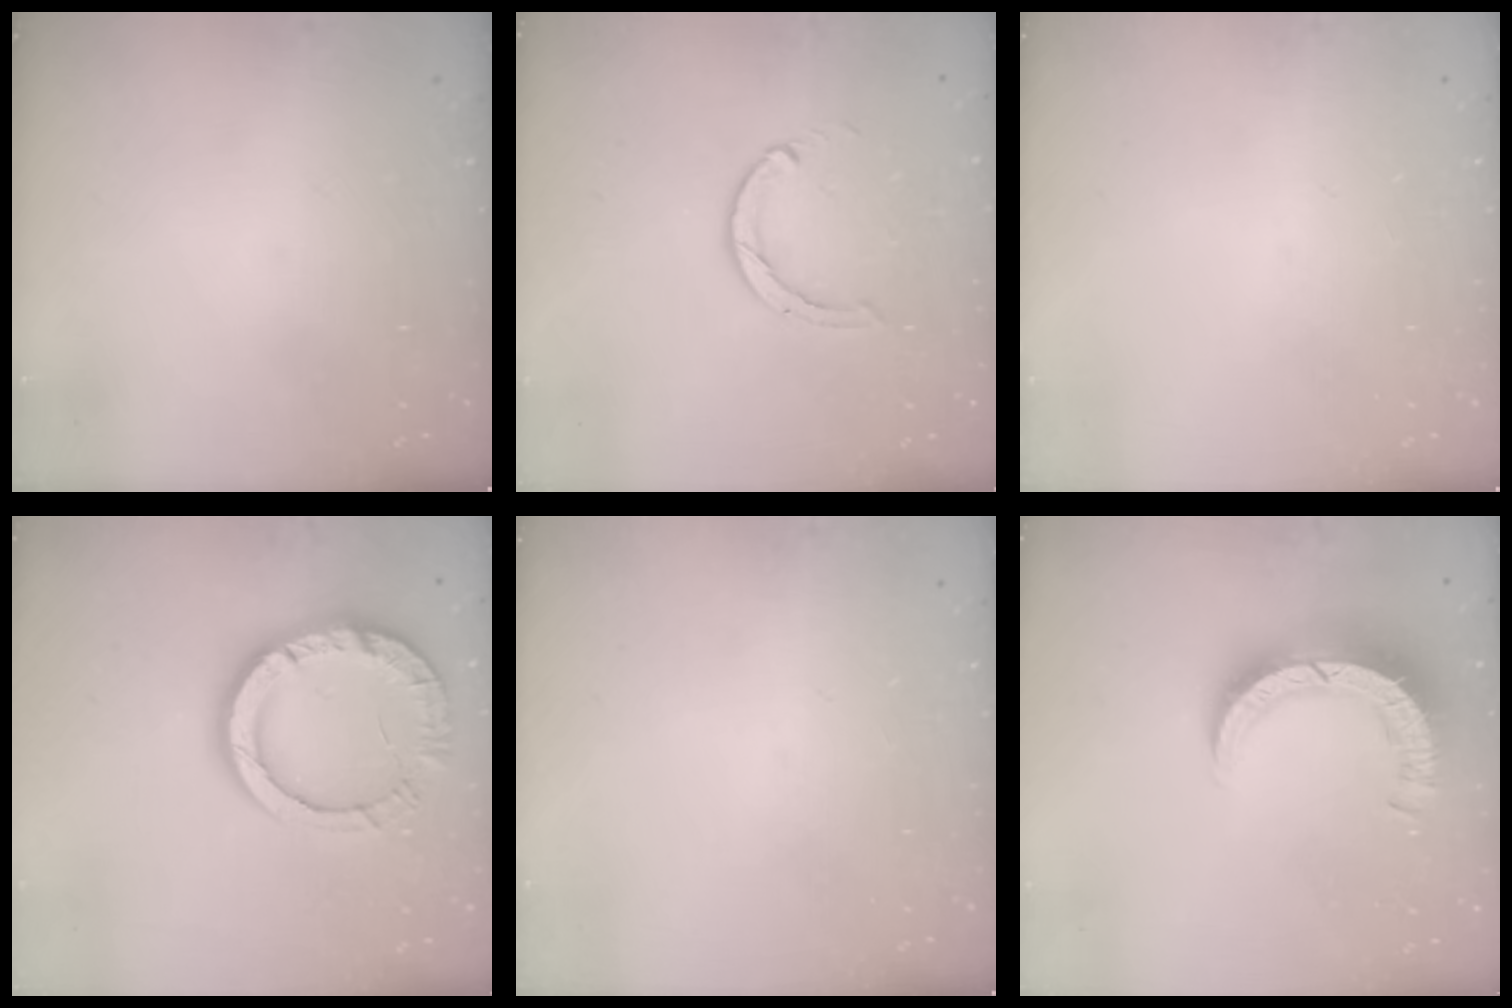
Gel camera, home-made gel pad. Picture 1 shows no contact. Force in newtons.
{"total": 2.0, "press": 2.0, "slide": 0.3}
{"total": 0.0}
{"total": 14.3, "press": 14.2, "slide": 1.7}
{"total": 0.0}
{"total": 10.9, "press": 10.8, "slide": 1.2}